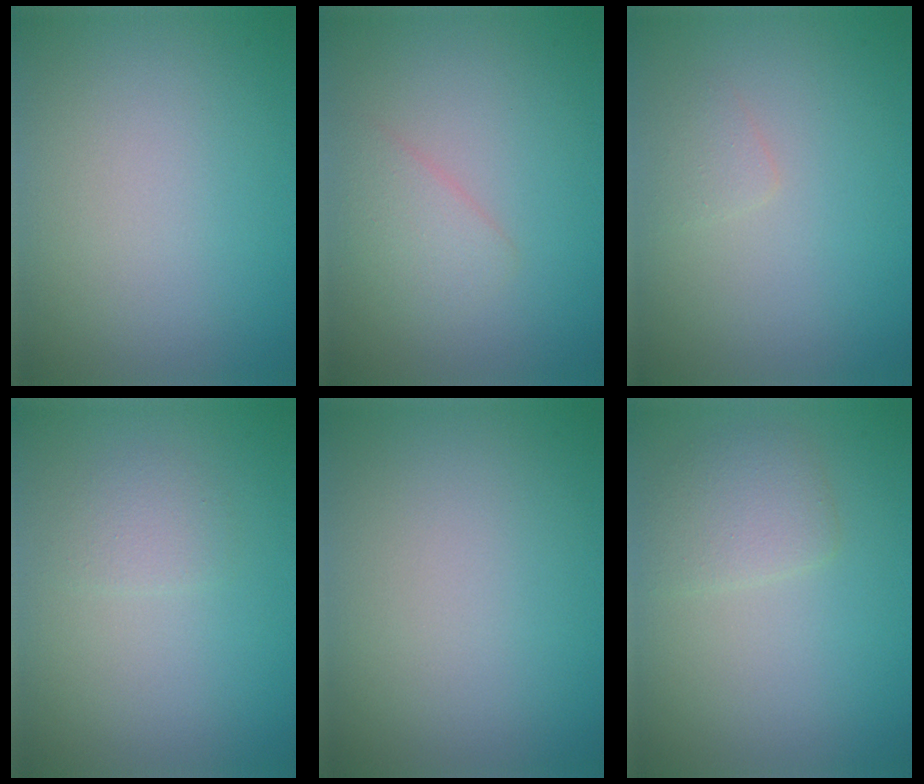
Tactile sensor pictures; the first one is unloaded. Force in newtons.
{"total": 1.9, "press": 1.8, "slide": 0.1}
{"total": 0.9, "press": 0.9, "slide": 0.1}
{"total": 1.4, "press": 1.4, "slide": 0.0}
{"total": 0.0}
{"total": 2.4, "press": 2.4, "slide": 0.0}